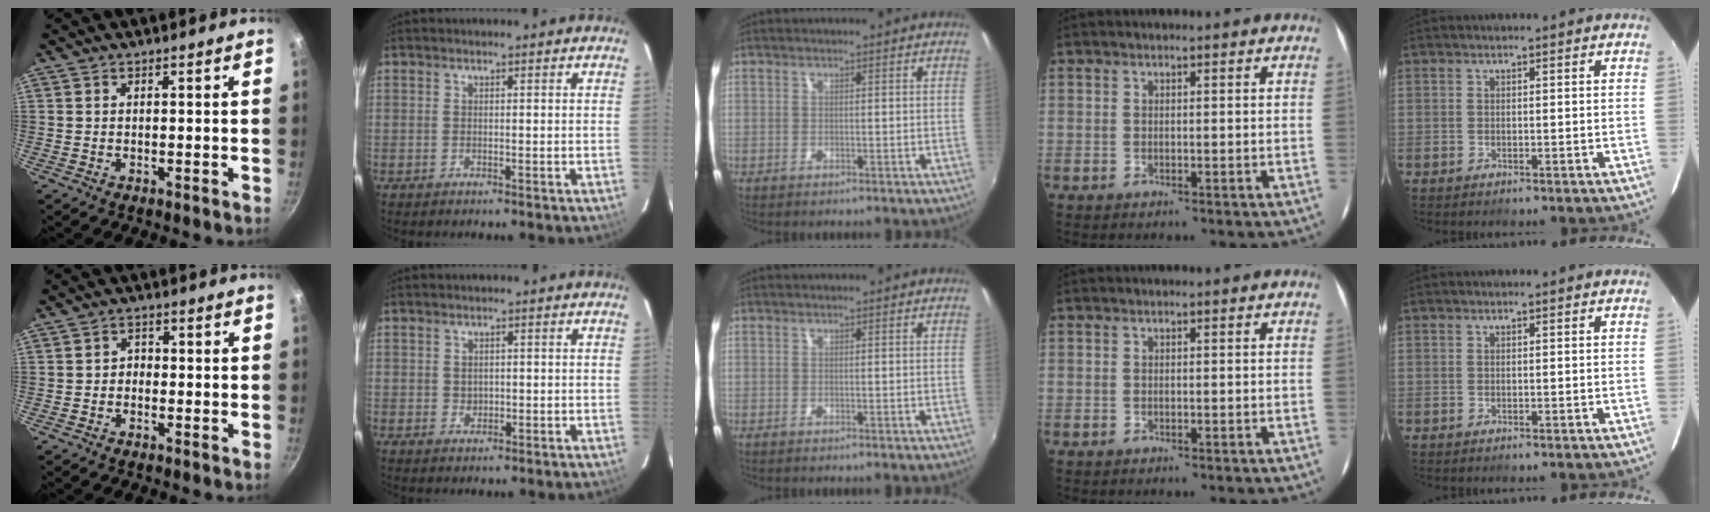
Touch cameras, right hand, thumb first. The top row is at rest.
{"thumb": {"total": 1.7, "force": [-0.7, 1.3, 0.7], "torque": [-0.003, 0.009, -0.016]}, "index": {"total": 1.5, "force": [0.2, 1.5, 0.3], "torque": [-0.001, 0.001, 0.006]}}